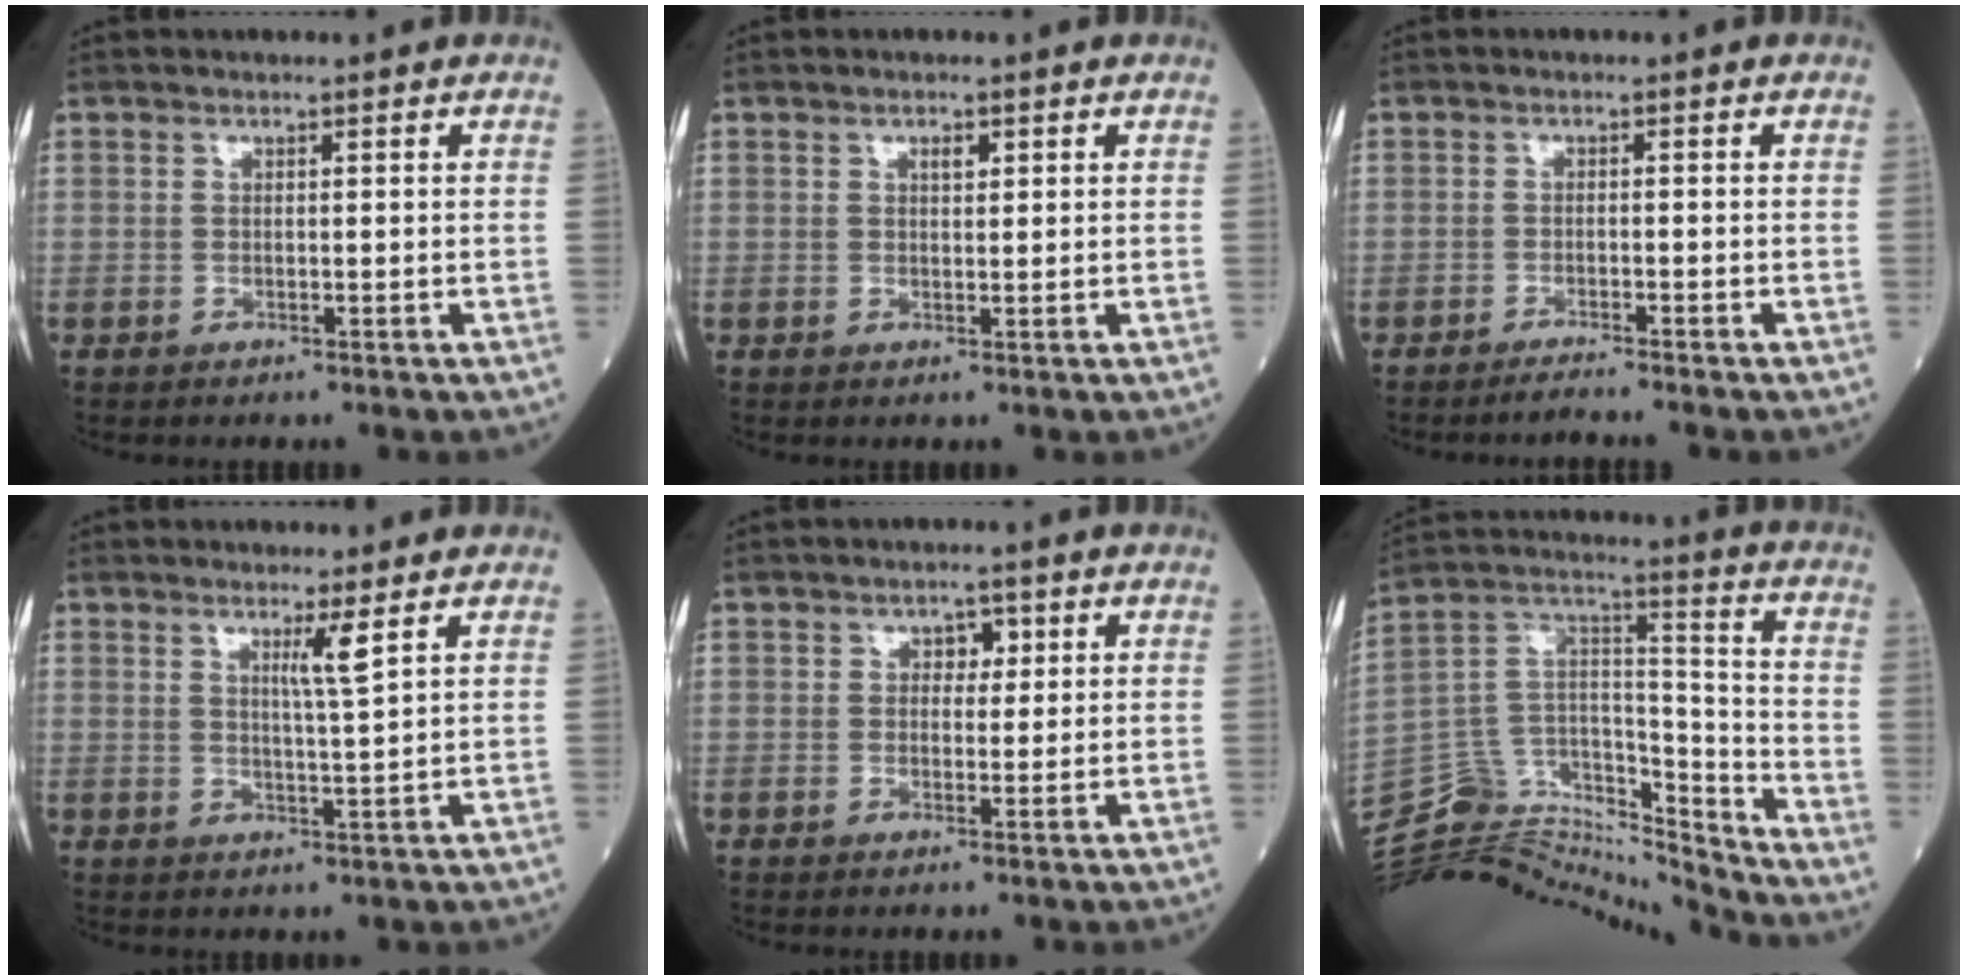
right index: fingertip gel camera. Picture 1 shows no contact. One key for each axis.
{"total": 1.4, "fx": 0.7, "fy": 0.6, "fz": 1.1, "tx": -0.016, "ty": -0.001, "tz": 0.009}
{"total": 2.3, "fx": -2.1, "fy": -0.6, "fz": 0.6, "tx": -0.012, "ty": -0.004, "tz": -0.036}
{"total": 3.2, "fx": 1.7, "fy": -0.8, "fz": 2.6, "tx": -0.047, "ty": -0.008, "tz": 0.033}
{"total": 2.3, "fx": 0.8, "fy": 1.6, "fz": 1.5, "tx": -0.014, "ty": 0.005, "tz": 0.009}
{"total": 18.4, "fx": -18.1, "fy": 3.1, "fz": 1.1, "tx": -0.016, "ty": 0.086, "tz": -0.306}